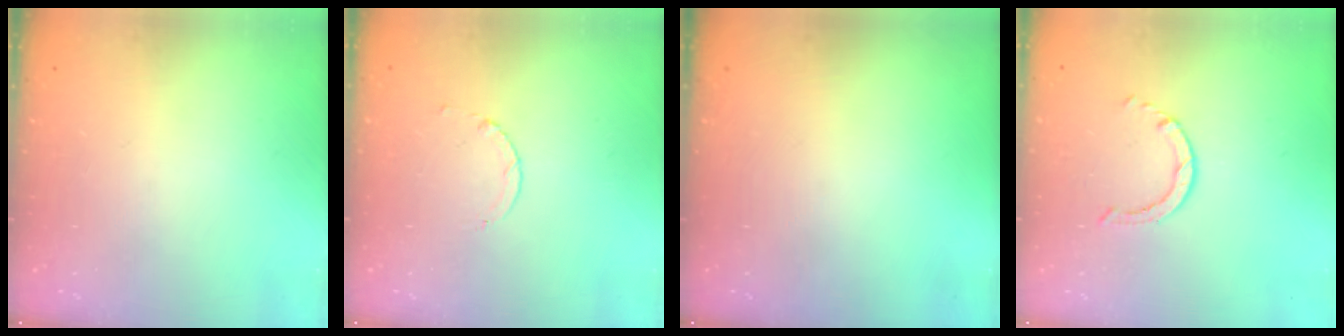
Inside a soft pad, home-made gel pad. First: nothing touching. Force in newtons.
{"total": 2.3, "press": 2.3, "slide": 0.3}
{"total": 0.0}
{"total": 0.6, "press": 0.6, "slide": 0.1}